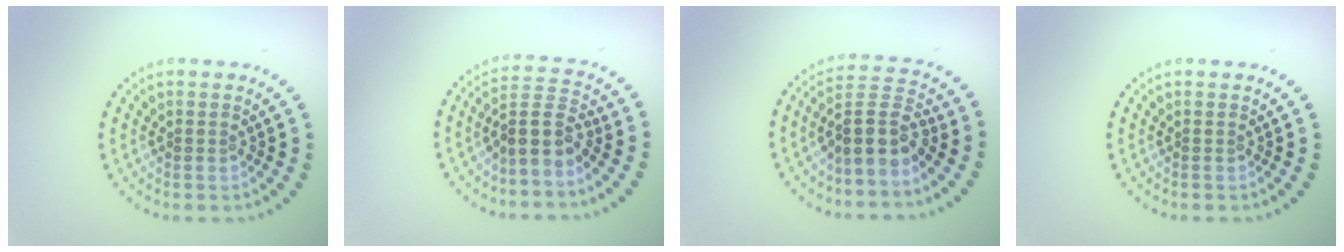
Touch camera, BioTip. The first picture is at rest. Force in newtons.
{"total": 3.4, "press": 2.5, "slide": 2.3}
{"total": 4.0, "press": 3.6, "slide": 1.9}
{"total": 0.0}